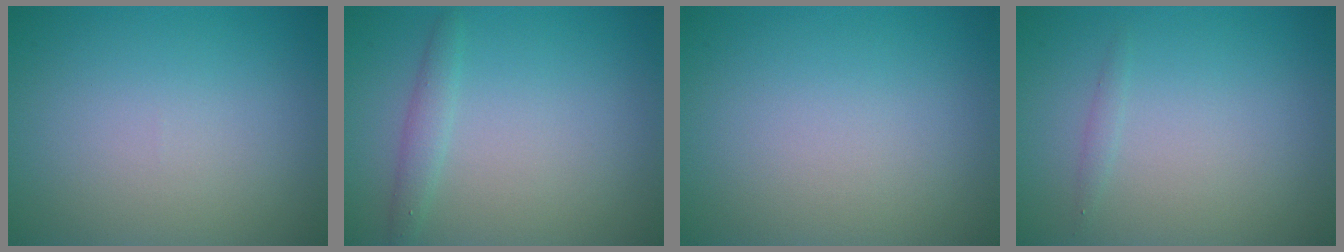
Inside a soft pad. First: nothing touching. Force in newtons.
{"total": 1.5, "press": 1.5, "slide": 0.0}
{"total": 0.0}
{"total": 0.6, "press": 0.6, "slide": 0.0}